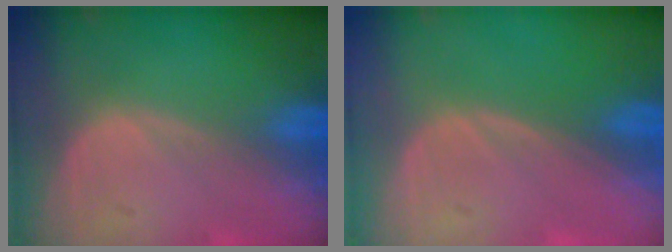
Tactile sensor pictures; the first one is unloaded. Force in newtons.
{"total": 0.0}